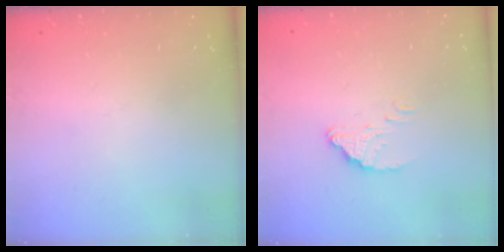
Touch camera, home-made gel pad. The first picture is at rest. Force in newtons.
{"total": 4.3, "press": 4.3, "slide": 0.1}